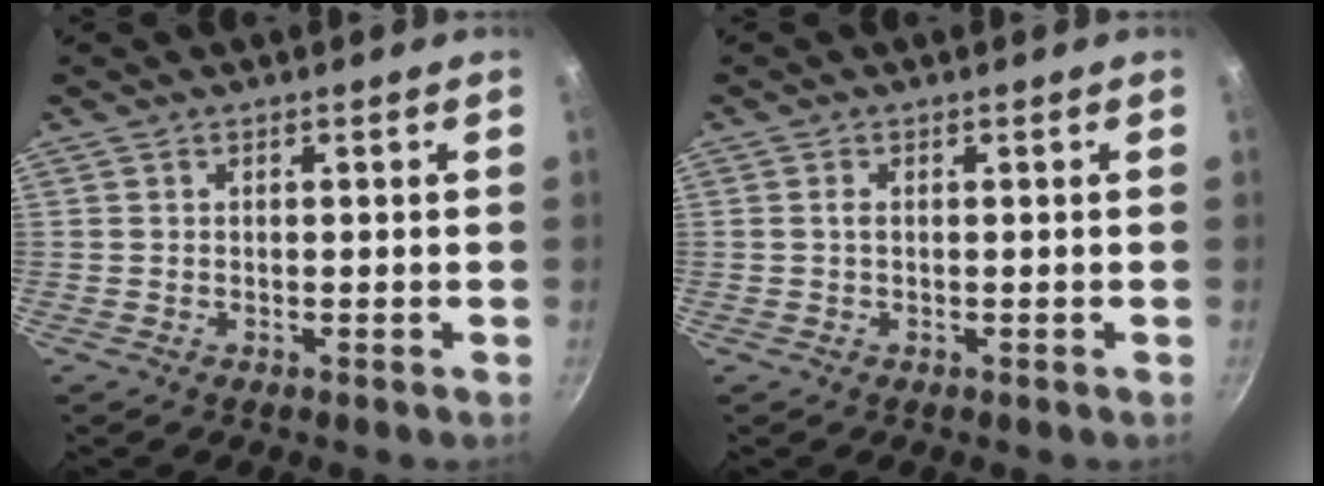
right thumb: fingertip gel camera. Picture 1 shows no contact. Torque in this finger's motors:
{"motor_torque": [-0.23, 0.47, 0.50, 0.04, 0.07]}